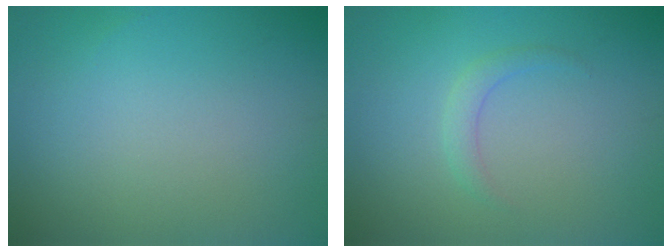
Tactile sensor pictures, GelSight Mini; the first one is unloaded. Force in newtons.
{"total": 1.2, "press": 1.2, "slide": 0.1}